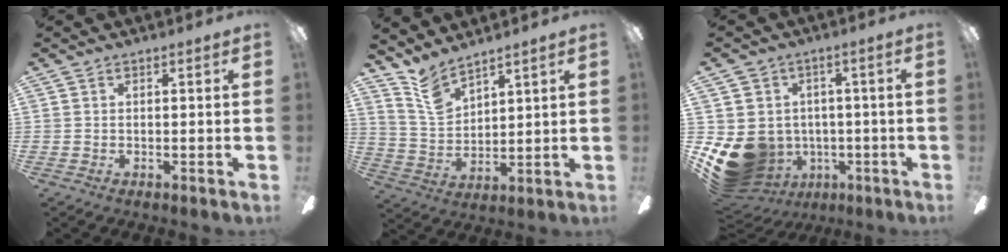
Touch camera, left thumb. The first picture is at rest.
{"total": 8.4, "force": [7.2, 3.1, 2.9], "torque": [-0.076, -0.036, 0.138]}
{"total": 14.1, "force": [-3.8, 12.3, 5.7], "torque": [-0.124, 0.014, -0.050]}